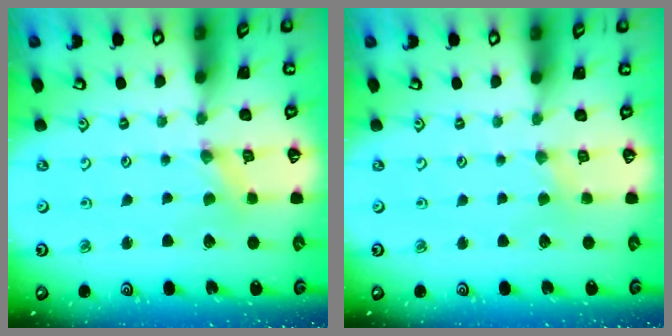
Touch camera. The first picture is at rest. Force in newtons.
{"total": 1.2, "press": 1.2, "slide": 0.3}